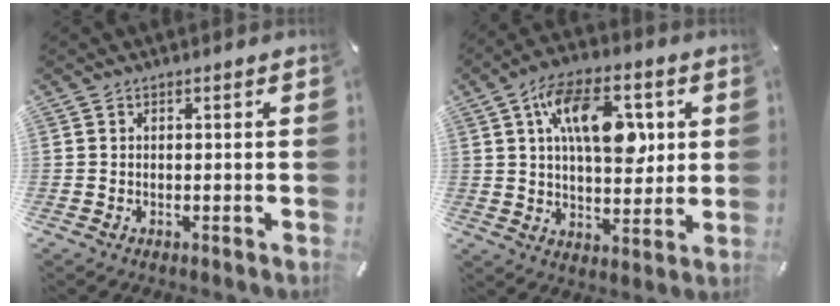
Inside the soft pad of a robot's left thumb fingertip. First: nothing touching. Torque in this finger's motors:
{"motor_torque": [1.38, 2.72, 2.00, -0.77, 0.33]}